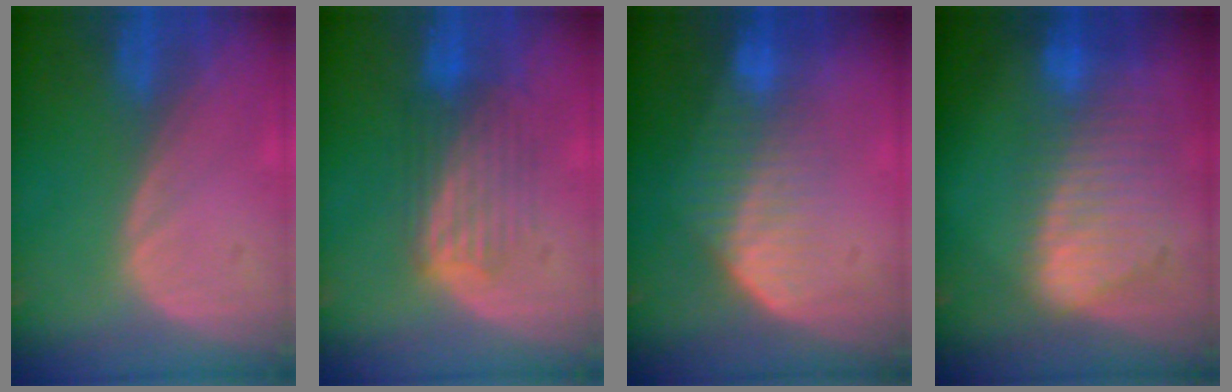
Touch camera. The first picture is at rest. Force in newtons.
{"total": 5.6, "press": 5.6, "slide": 0.4}
{"total": 7.2, "press": 6.1, "slide": 3.8}
{"total": 9.2, "press": 8.1, "slide": 4.4}